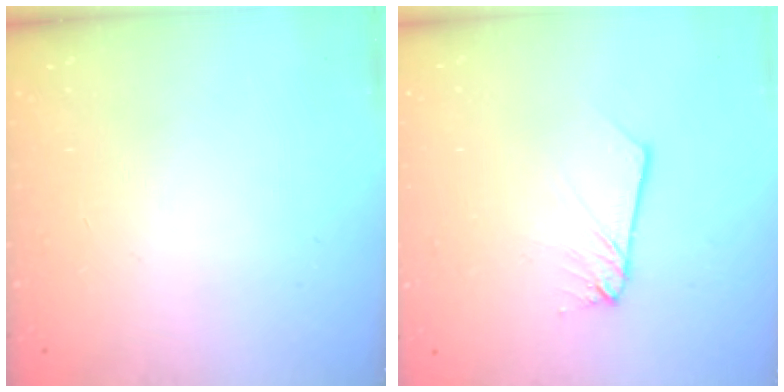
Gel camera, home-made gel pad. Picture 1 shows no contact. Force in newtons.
{"total": 2.2, "press": 2.2, "slide": 0.1}